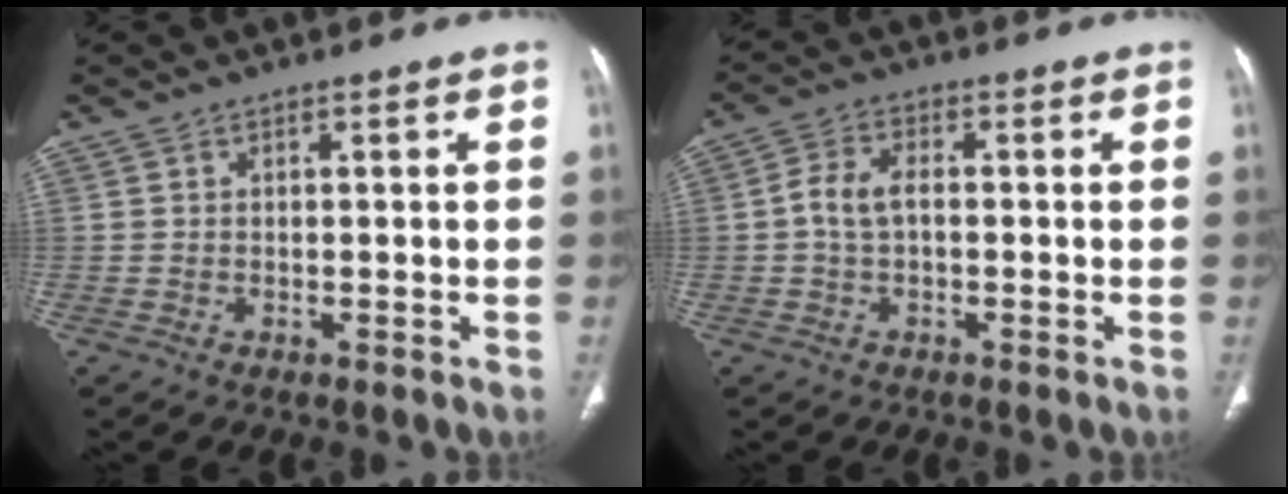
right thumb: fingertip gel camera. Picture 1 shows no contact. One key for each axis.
{"total": 5.1, "fx": -0.2, "fy": 3.1, "fz": 4.0, "tx": -0.080, "ty": 0.017, "tz": -0.010}